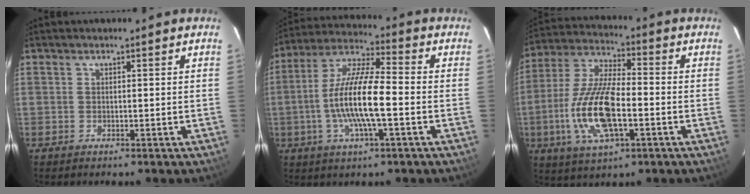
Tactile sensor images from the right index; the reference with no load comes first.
{"total": 13.7, "force": [-2.8, 2.6, 13.1], "torque": [-0.262, 0.000, -0.060]}
{"total": 16.2, "force": [-4.1, 6.0, 14.5], "torque": [-0.308, -0.005, -0.078]}